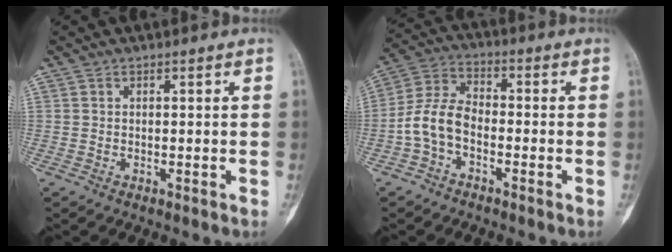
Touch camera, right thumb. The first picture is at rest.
{"total": 7.8, "force": [-2.6, 4.7, 5.7], "torque": [-0.109, 0.035, -0.063]}